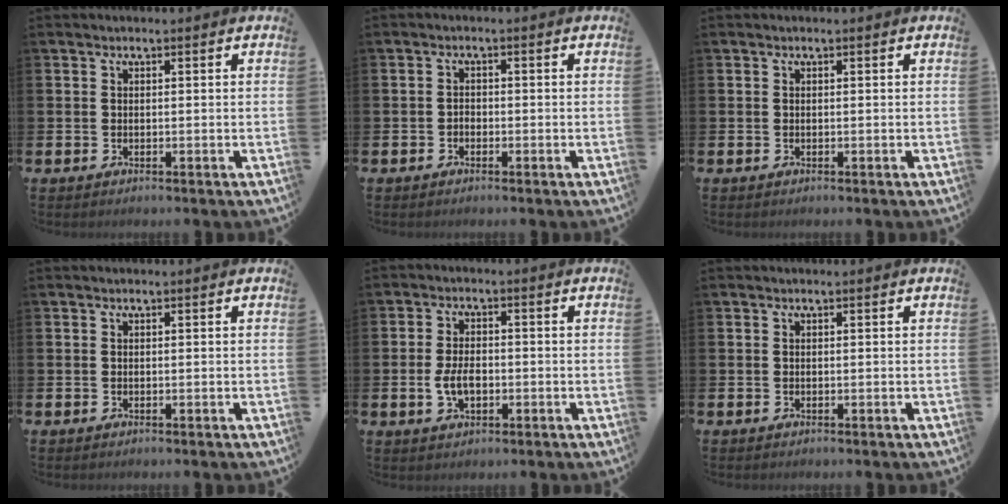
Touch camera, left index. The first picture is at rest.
{"total": 1.1, "force": [-0.8, 0.8, 0.3], "torque": [-0.004, 0.000, -0.016]}
{"total": 0.0}
{"total": 0.0}
{"total": 4.0, "force": [-0.7, 2.4, 3.1], "torque": [-0.056, -0.001, -0.017]}
{"total": 0.0}